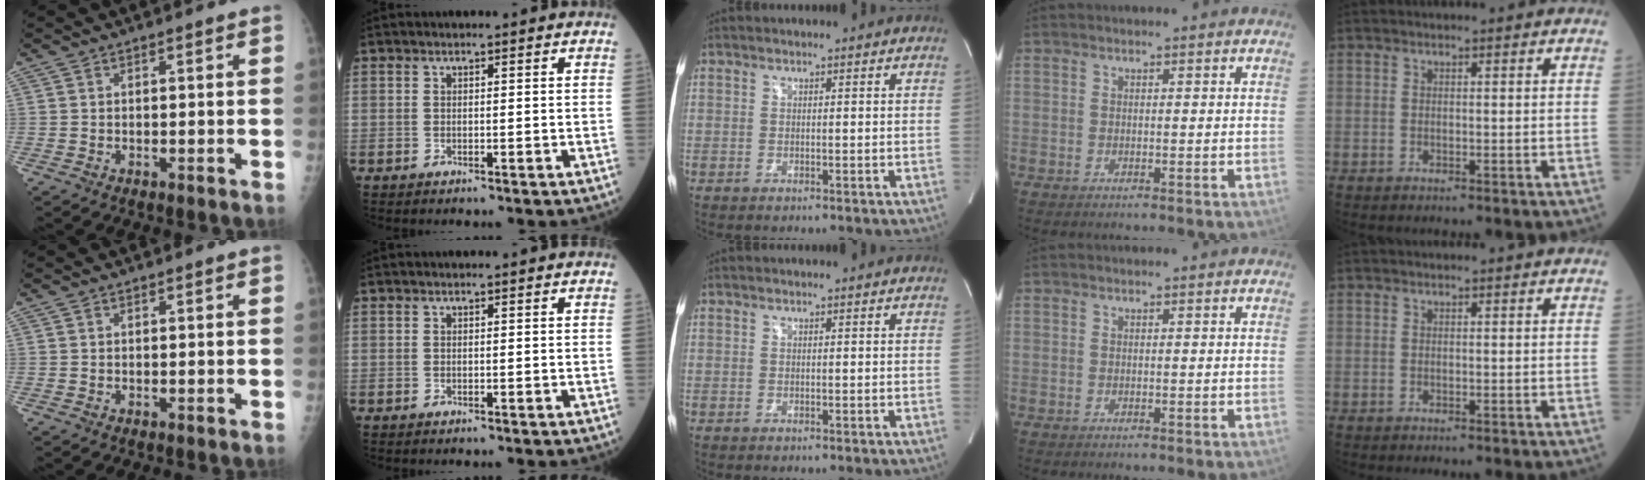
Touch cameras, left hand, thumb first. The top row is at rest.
{}